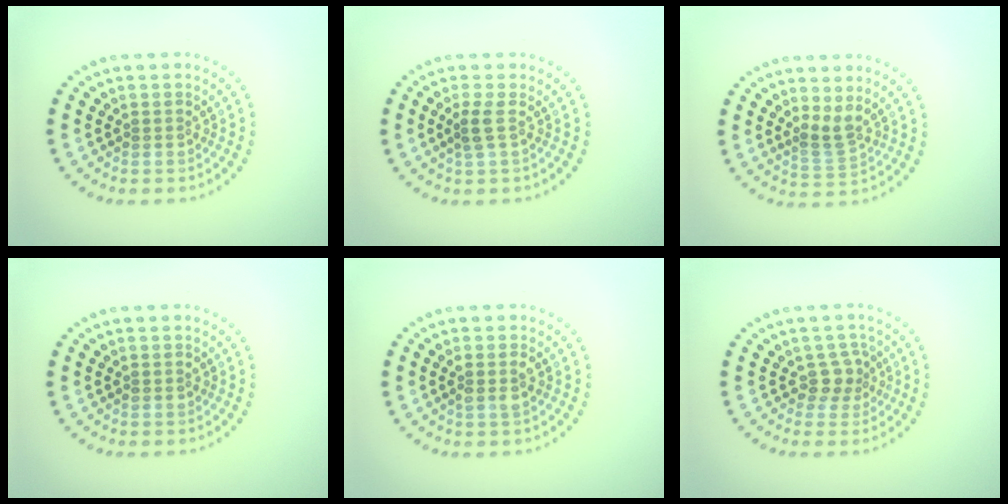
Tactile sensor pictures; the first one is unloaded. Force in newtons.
{"total": 1.3, "press": 1.1, "slide": 0.8}
{"total": 2.0, "press": 1.4, "slide": 1.4}
{"total": 0.6, "press": 0.6, "slide": 0.2}
{"total": 1.4, "press": 1.3, "slide": 0.6}
{"total": 2.0, "press": 1.6, "slide": 1.2}